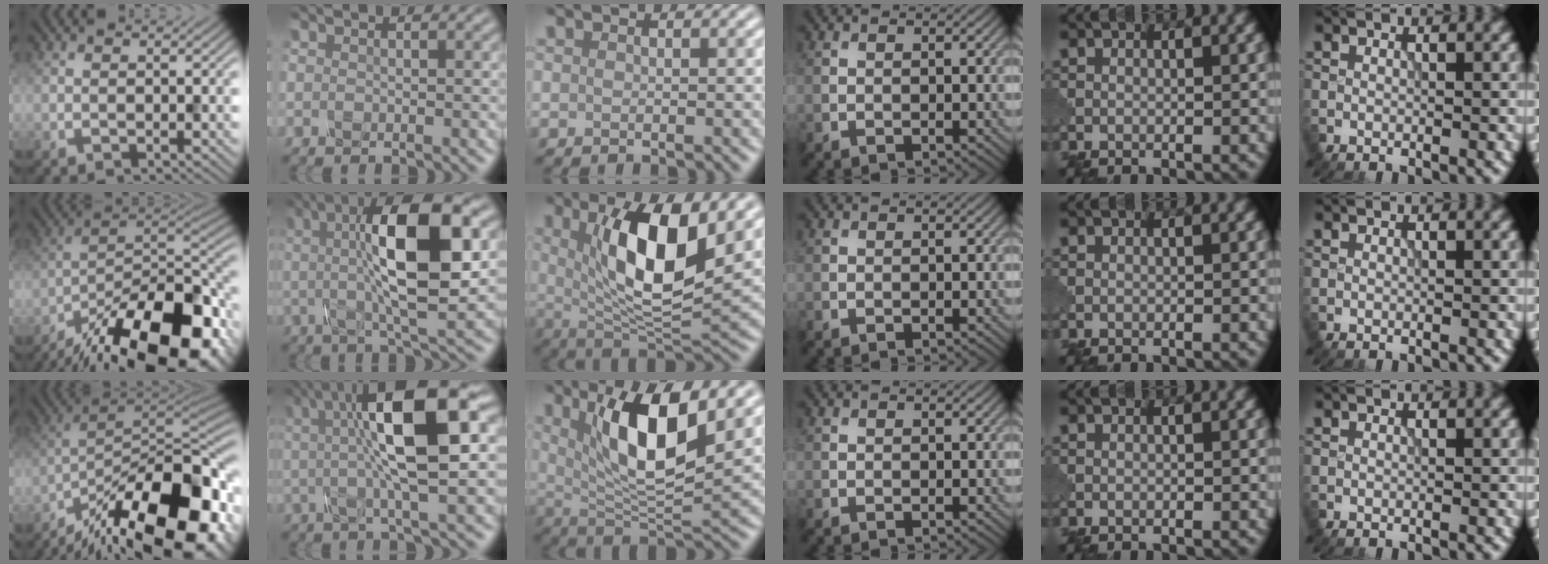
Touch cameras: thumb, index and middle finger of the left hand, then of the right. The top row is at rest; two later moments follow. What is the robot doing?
{"motion": "assemble", "object": "glue stick"}